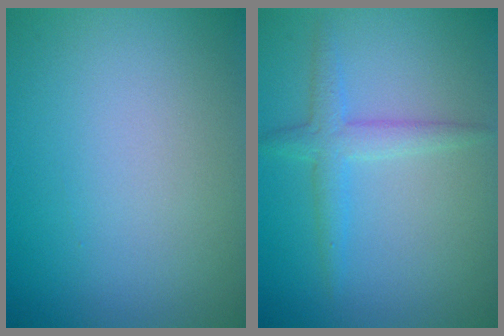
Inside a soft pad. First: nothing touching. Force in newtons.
{"total": 2.5, "press": 2.5, "slide": 0.1}